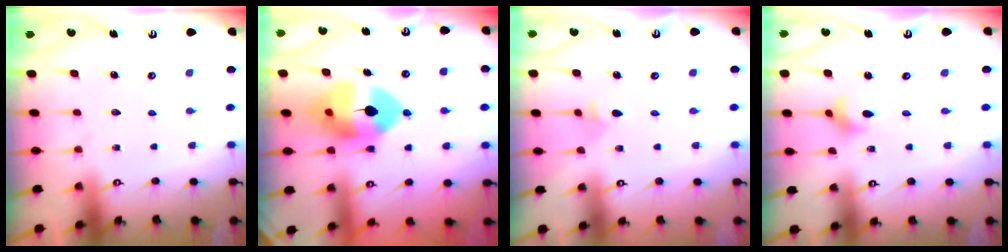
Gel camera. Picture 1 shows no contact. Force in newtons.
{"total": 12.2, "press": 12.1, "slide": 1.7}
{"total": 3.6, "press": 3.5, "slide": 0.8}
{"total": 3.7, "press": 3.6, "slide": 0.7}